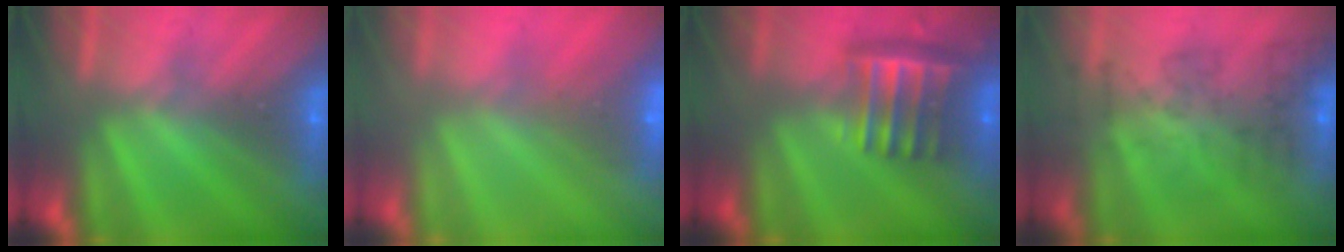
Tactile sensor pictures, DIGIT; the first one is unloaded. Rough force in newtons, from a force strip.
{"total": 8.5}
{"total": 7.0}
{"total": 4.4}